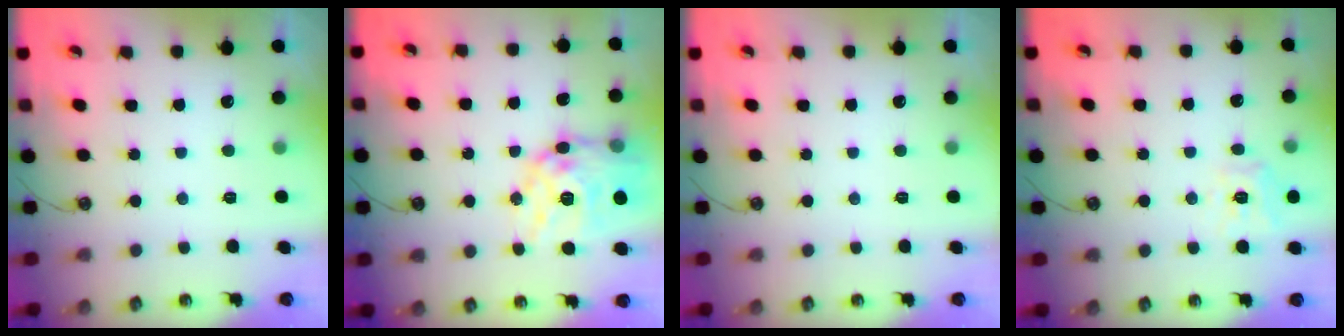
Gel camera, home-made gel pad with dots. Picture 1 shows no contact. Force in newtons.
{"total": 18.0, "press": 17.9, "slide": 1.5}
{"total": 0.0}
{"total": 11.3, "press": 11.3, "slide": 1.4}